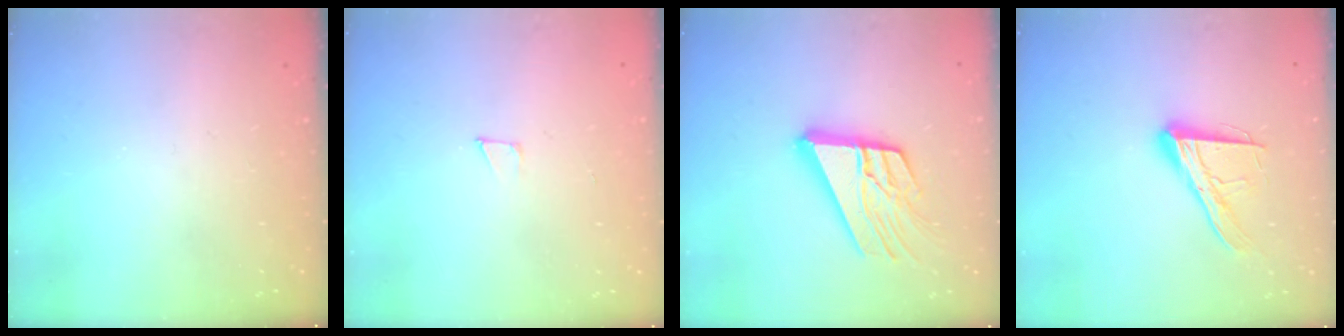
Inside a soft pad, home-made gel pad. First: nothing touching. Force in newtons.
{"total": 3.2, "press": 3.2, "slide": 0.2}
{"total": 16.5, "press": 16.4, "slide": 1.7}
{"total": 14.9, "press": 14.8, "slide": 1.4}